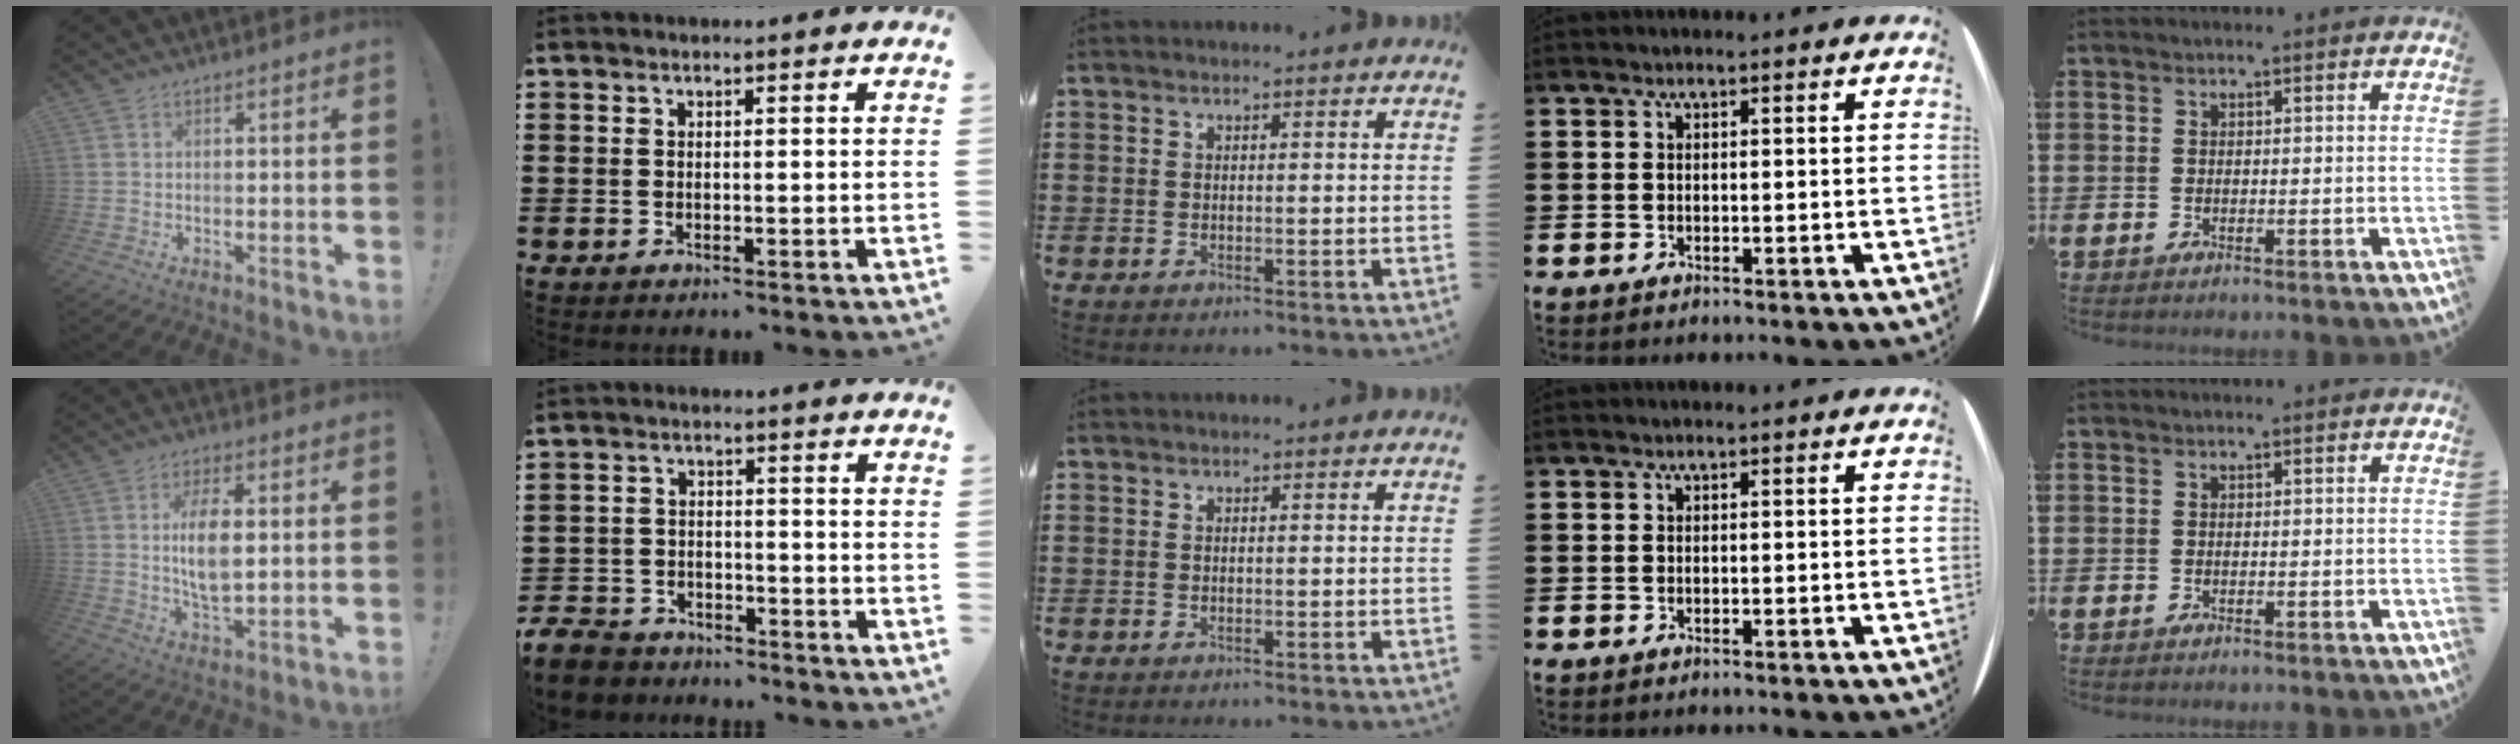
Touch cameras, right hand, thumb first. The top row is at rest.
{"thumb": {"total": 9.6, "force": [1.3, 4.8, 8.3], "torque": [-0.155, -0.009, 0.016]}, "index": {"total": 5.4, "force": [-5.3, 1.1, 0.5], "torque": [-0.025, 0.003, -0.110]}}